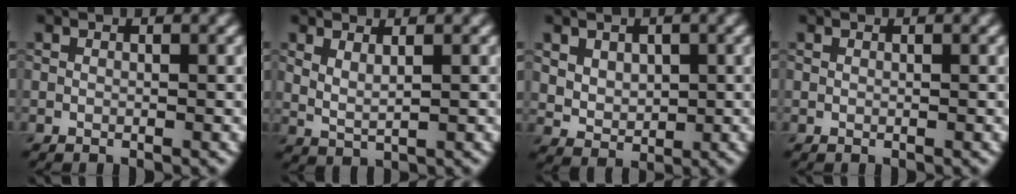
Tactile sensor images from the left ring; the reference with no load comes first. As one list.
[{"total": 1.8, "force": [1.1, 0.5, 1.3], "torque": [-0.026, -0.008, 0.024]}, {"total": 3.4, "force": [1.1, 2.5, 2.0], "torque": [-0.041, -0.002, 0.029]}, {"total": 0.0}]